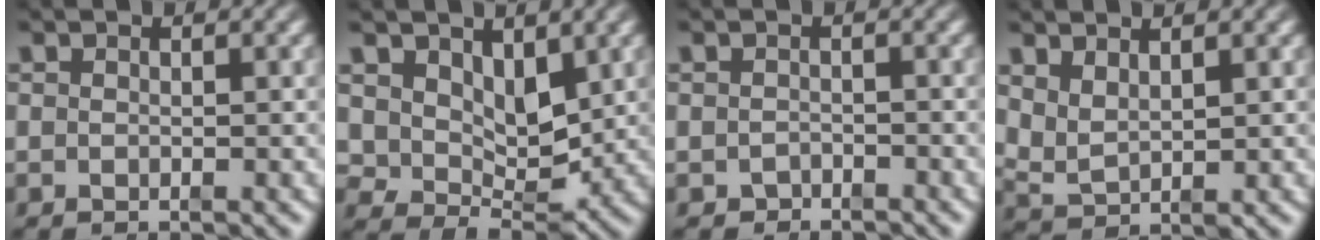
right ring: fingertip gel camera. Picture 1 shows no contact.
{"total": 4.5, "force": [1.6, 2.8, 3.1], "torque": [-0.048, -0.030, 0.038]}
{"total": 1.7, "force": [-1.6, 0.1, -0.4], "torque": [0.010, -0.014, -0.020]}
{"total": 3.0, "force": [1.2, 2.0, 1.8], "torque": [-0.057, -0.015, 0.033]}